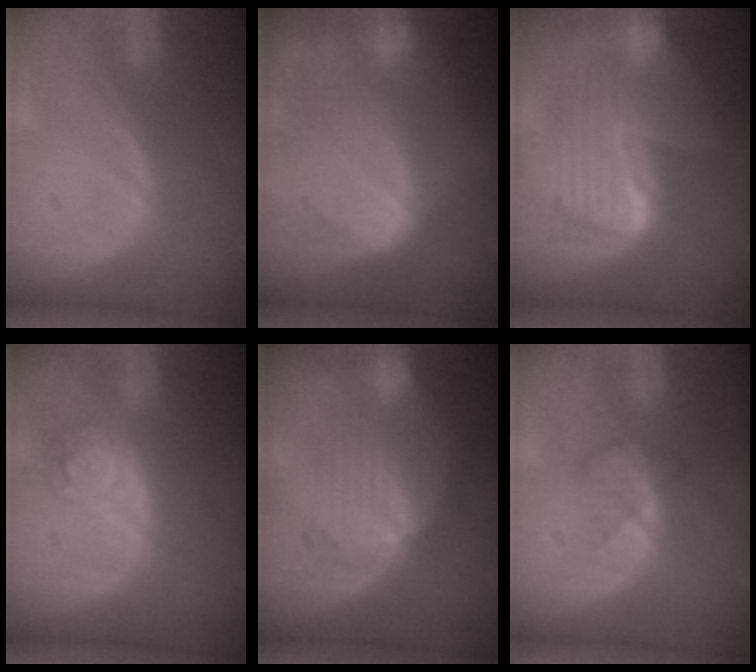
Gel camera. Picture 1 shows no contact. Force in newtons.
{"total": 10.6, "press": 9.1, "slide": 5.4}
{"total": 9.9, "press": 9.9, "slide": 1.0}
{"total": 5.2, "press": 4.6, "slide": 2.4}
{"total": 7.0, "press": 6.8, "slide": 1.2}
{"total": 3.0, "press": 2.8, "slide": 1.1}